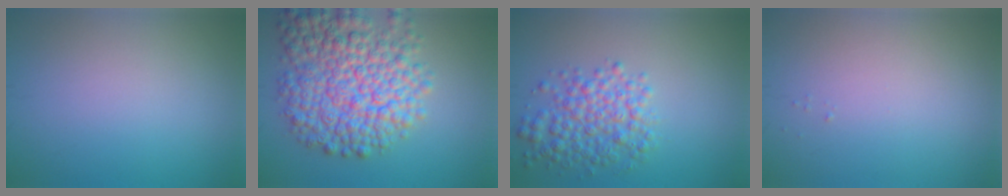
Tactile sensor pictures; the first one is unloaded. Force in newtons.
{"total": 10.3, "press": 10.3, "slide": 0.4}
{"total": 4.5, "press": 4.5, "slide": 0.1}
{"total": 0.0}